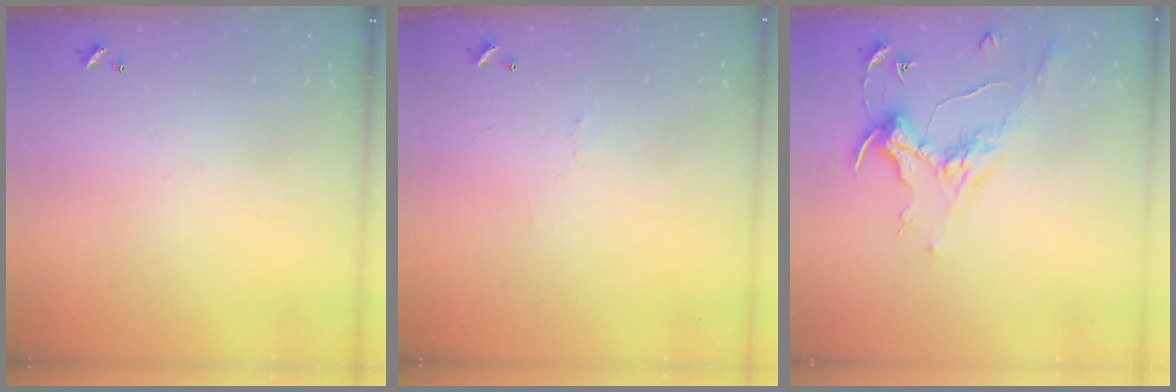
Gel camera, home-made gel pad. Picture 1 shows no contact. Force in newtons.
{"total": 1.6, "press": 1.5, "slide": 0.5}
{"total": 0.8, "press": 0.7, "slide": 0.5}